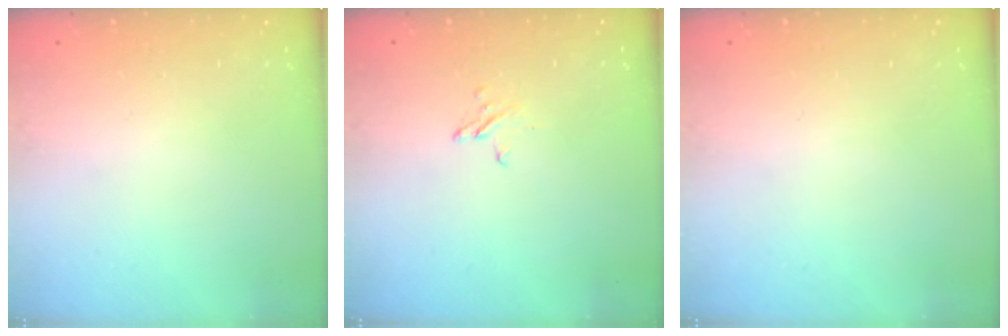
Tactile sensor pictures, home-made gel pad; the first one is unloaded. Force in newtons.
{"total": 2.4, "press": 2.4, "slide": 0.2}
{"total": 0.0}